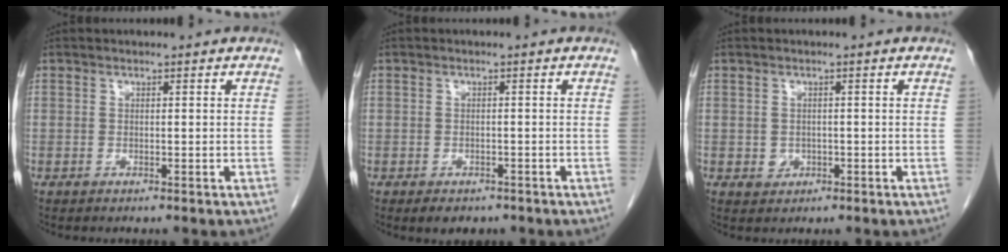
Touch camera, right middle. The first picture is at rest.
{"total": 3.4, "force": [-2.4, 1.9, 1.4], "torque": [-0.016, -0.003, -0.026]}
{"total": 1.7, "force": [-0.4, 1.5, 0.6], "torque": [-0.011, 0.003, 0.001]}